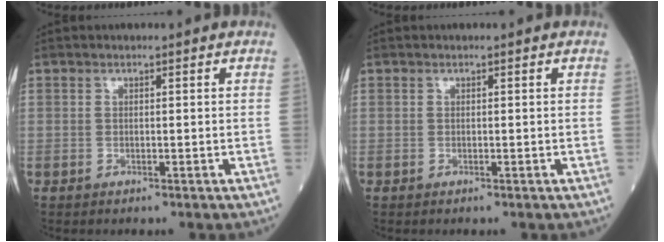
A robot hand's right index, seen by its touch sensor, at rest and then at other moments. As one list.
[{"total": 0.0}]